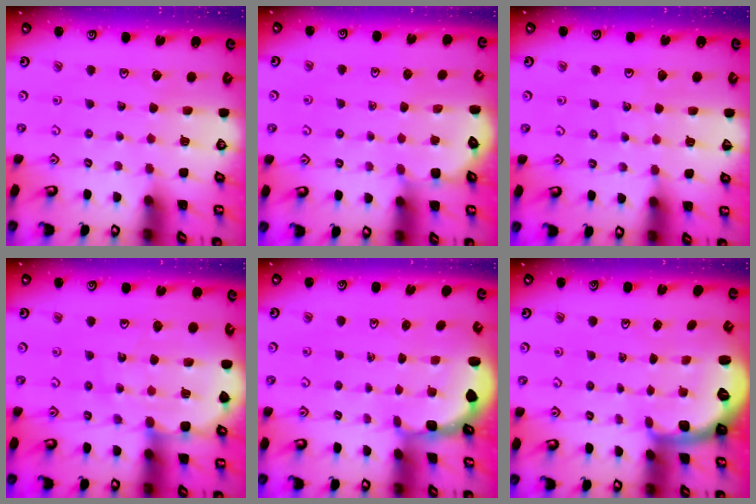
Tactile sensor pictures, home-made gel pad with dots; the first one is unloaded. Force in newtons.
{"total": 3.1, "press": 3.1, "slide": 0.3}
{"total": 4.4, "press": 4.3, "slide": 0.4}
{"total": 10.5, "press": 10.2, "slide": 2.5}
{"total": 1.7, "press": 1.4, "slide": 0.9}
{"total": 1.9, "press": 1.8, "slide": 0.4}